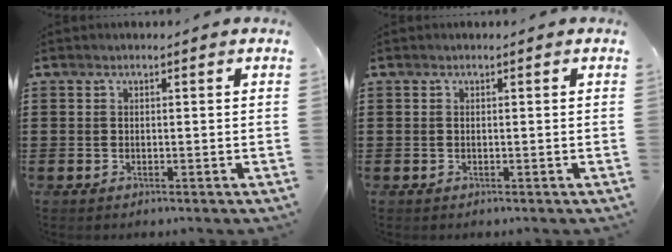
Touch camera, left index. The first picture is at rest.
{"total": 0.0}